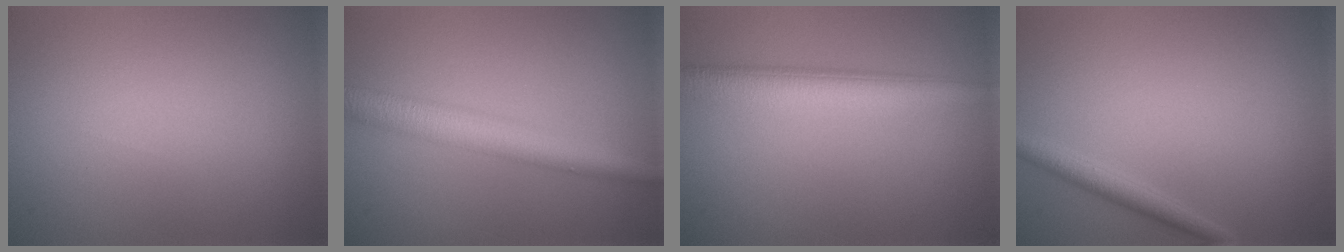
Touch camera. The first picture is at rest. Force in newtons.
{"total": 4.9, "press": 4.9, "slide": 0.1}
{"total": 4.8, "press": 4.8, "slide": 0.1}
{"total": 1.9, "press": 1.9, "slide": 0.1}